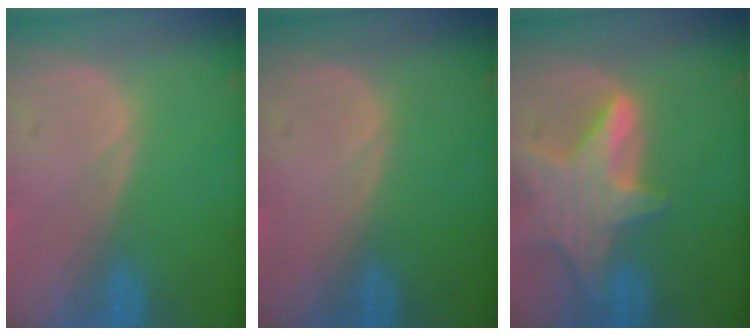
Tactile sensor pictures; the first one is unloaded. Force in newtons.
{"total": 0.0}
{"total": 8.1, "press": 7.3, "slide": 3.6}